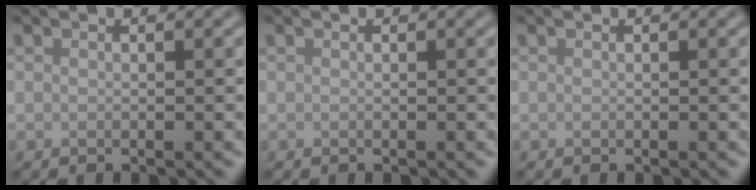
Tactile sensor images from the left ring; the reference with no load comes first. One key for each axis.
{"total": 0.0}
{"total": 0.0}